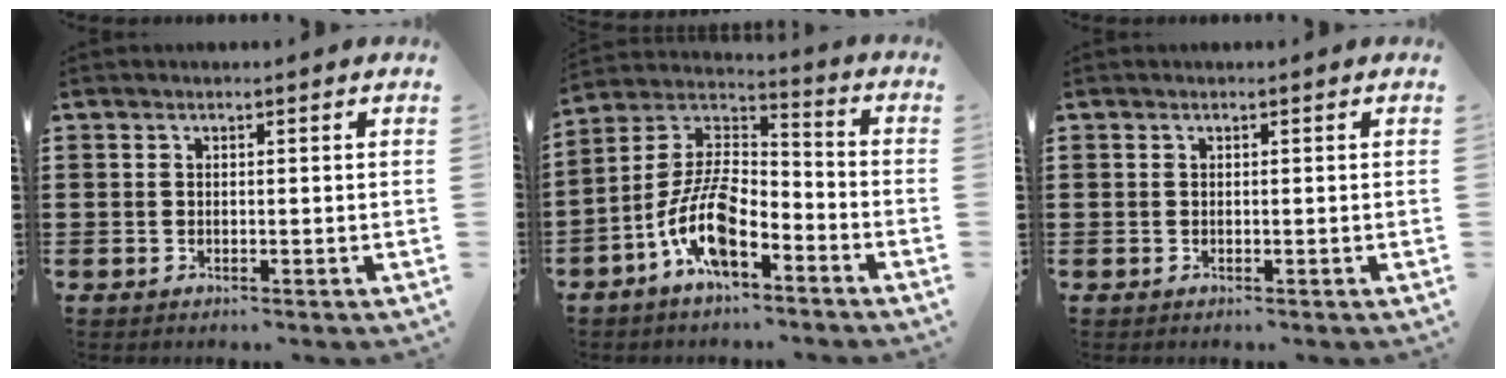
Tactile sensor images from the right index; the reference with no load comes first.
{"total": 10.9, "force": [-5.6, 4.2, 8.3], "torque": [-0.199, -0.009, -0.113]}
{"total": 0.0}